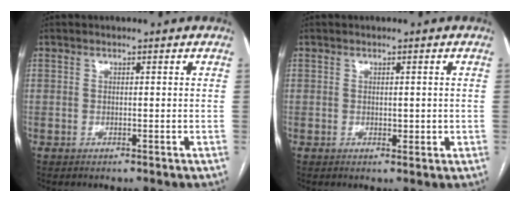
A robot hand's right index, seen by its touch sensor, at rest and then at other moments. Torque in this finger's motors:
{"motor_torque": [-0.31, 0.53, 0.08, 0.01]}